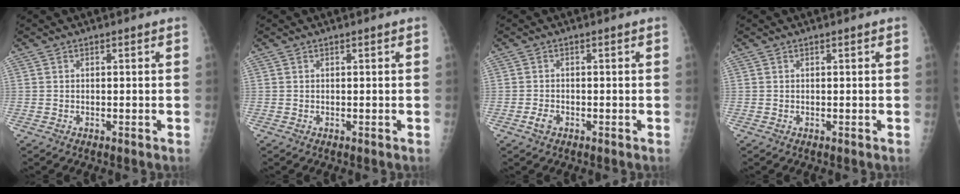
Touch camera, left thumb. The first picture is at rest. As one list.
[{"total": 0.0}, {"total": 1.9, "force": [-0.9, 1.2, 1.1], "torque": [-0.026, 0.004, -0.017]}, {"total": 0.0}]